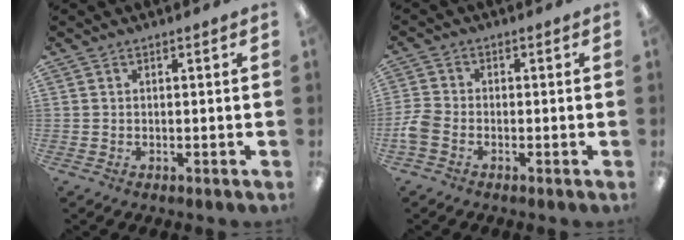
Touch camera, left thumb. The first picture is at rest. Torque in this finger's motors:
{"motor_torque": [-0.51, 0.52, 0.29, -0.33, 0.00]}